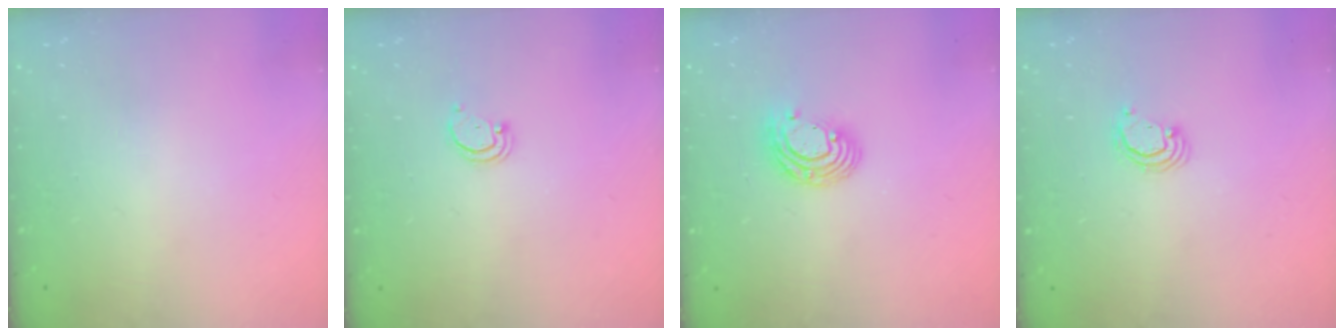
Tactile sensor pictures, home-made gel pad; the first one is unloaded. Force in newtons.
{"total": 1.5, "press": 1.5, "slide": 0.1}
{"total": 8.0, "press": 8.0, "slide": 0.4}
{"total": 2.4, "press": 2.4, "slide": 0.3}